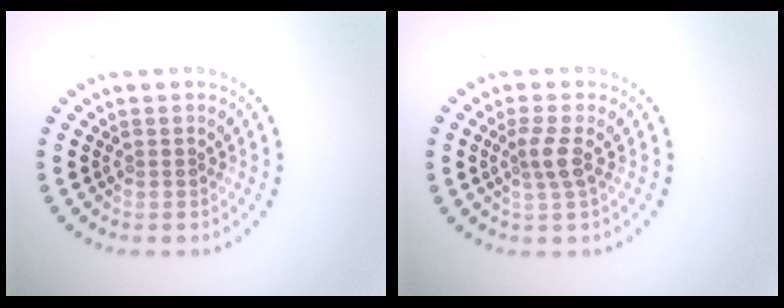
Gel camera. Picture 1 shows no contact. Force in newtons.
{"total": 2.1, "press": 1.6, "slide": 1.3}